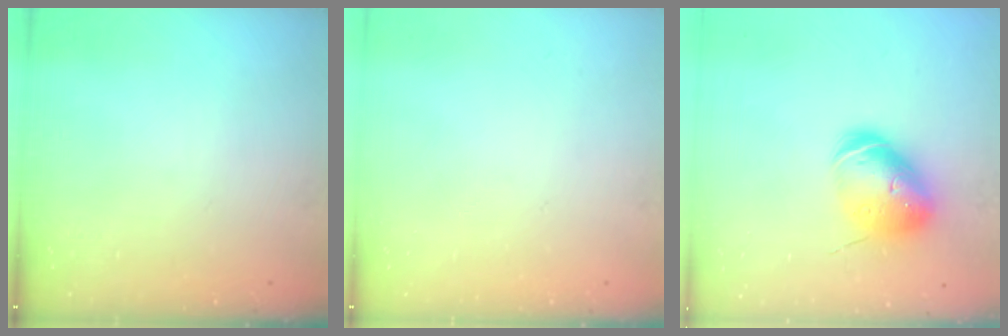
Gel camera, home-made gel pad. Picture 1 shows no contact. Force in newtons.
{"total": 0.0}
{"total": 12.9, "press": 12.8, "slide": 2.0}